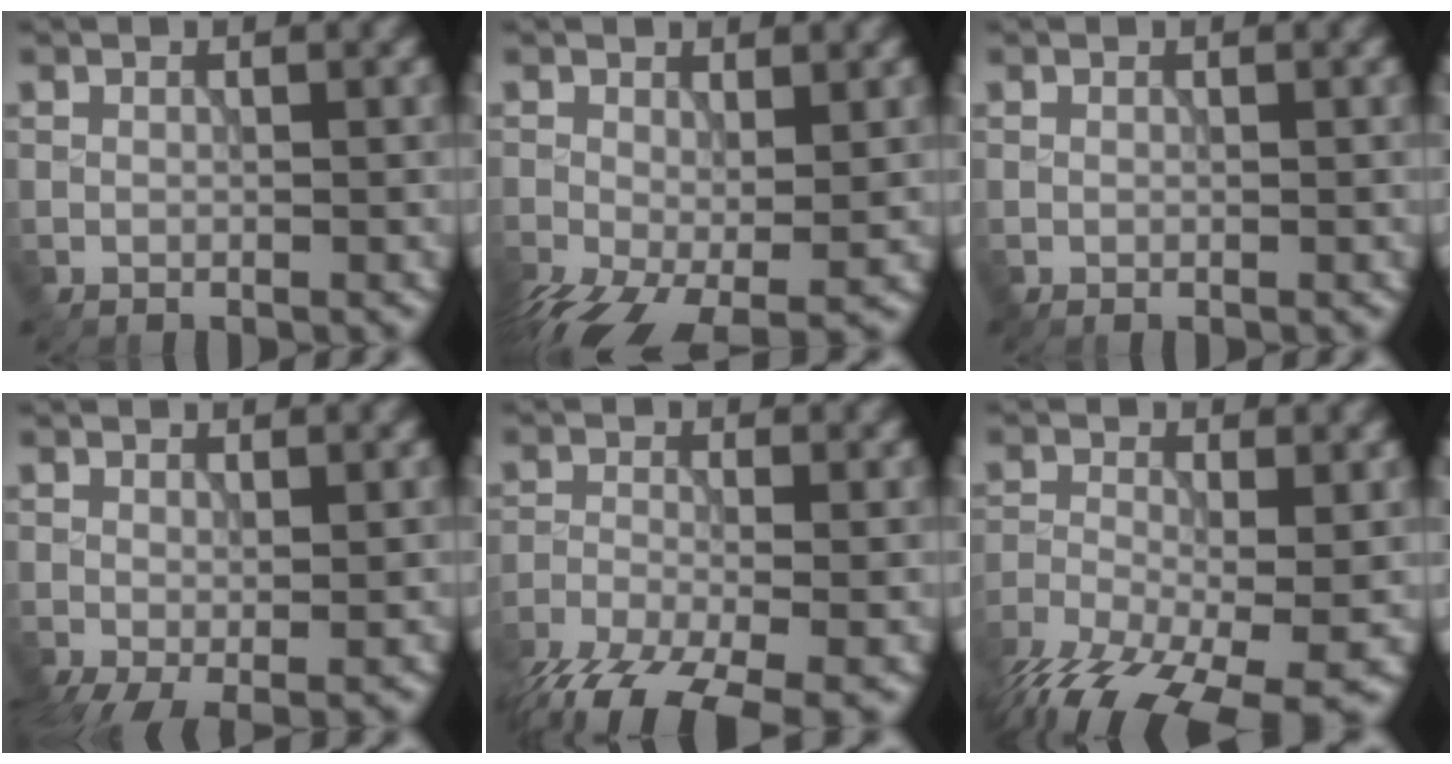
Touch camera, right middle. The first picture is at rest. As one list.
[{"total": 8.0, "force": [-3.6, 3.6, 6.1], "torque": [-0.134, -0.036, -0.052]}, {"total": 0.0}, {"total": 2.4, "force": [-0.7, 0.9, 2.1], "torque": [-0.043, -0.011, -0.011]}, {"total": 9.9, "force": [-7.1, 3.4, 6.0], "torque": [-0.126, -0.043, -0.129]}, {"total": 11.1, "force": [-6.8, 4.3, 7.6], "torque": [-0.148, -0.039, -0.115]}]